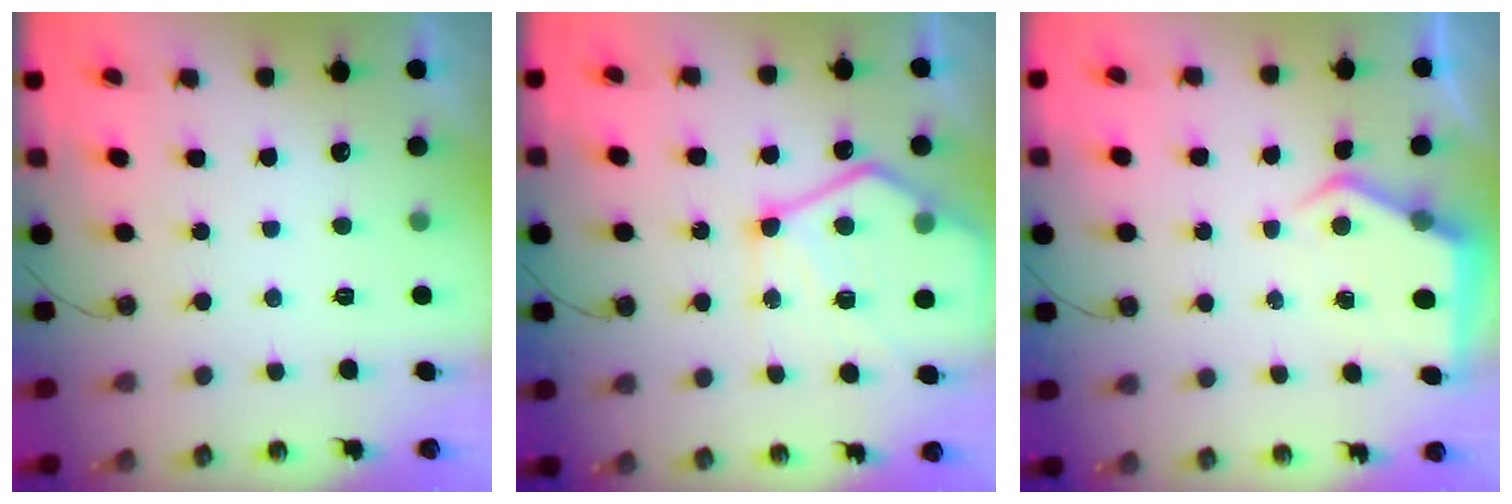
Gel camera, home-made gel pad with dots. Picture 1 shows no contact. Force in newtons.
{"total": 17.2, "press": 17.1, "slide": 1.8}
{"total": 6.4, "press": 6.4, "slide": 0.4}